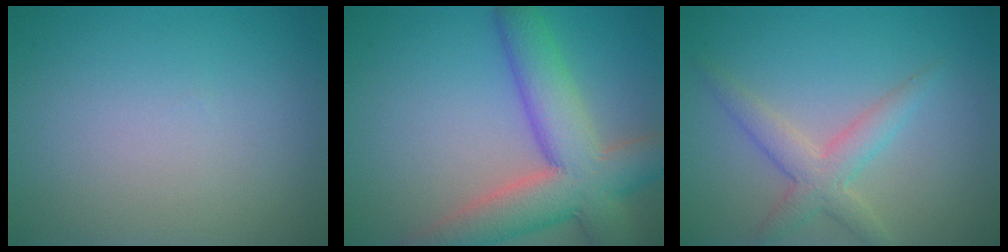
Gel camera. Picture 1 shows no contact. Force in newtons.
{"total": 9.2, "press": 9.2, "slide": 0.5}
{"total": 3.3, "press": 3.3, "slide": 0.1}